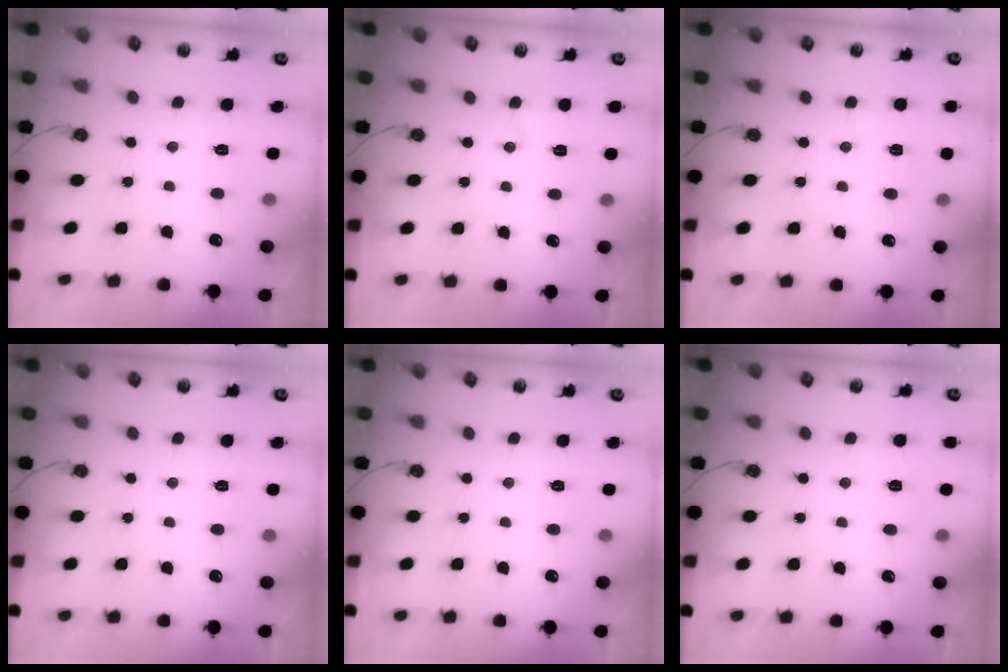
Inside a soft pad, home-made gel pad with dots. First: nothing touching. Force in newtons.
{"total": 4.5, "press": 4.1, "slide": 1.9}
{"total": 6.2, "press": 3.8, "slide": 4.9}
{"total": 0.0}
{"total": 0.0}
{"total": 2.6, "press": 2.5, "slide": 0.7}